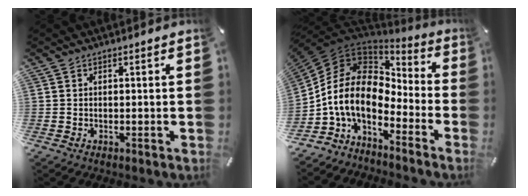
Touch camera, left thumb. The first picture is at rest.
{"total": 13.9, "force": [-3.2, 8.9, 10.2], "torque": [-0.240, 0.003, -0.067]}